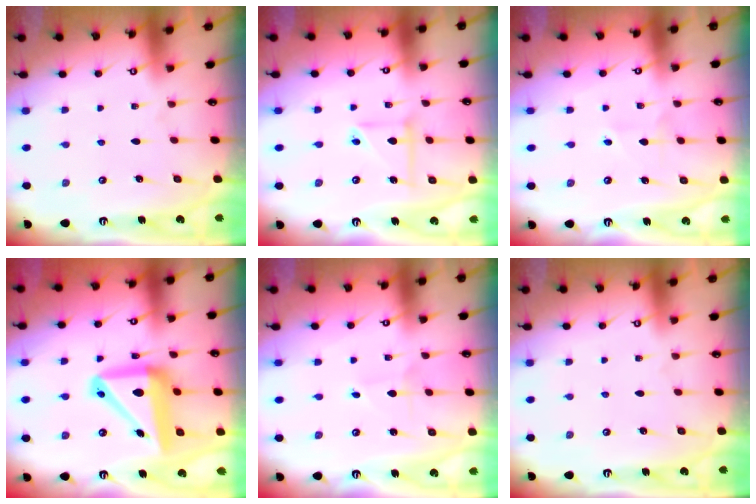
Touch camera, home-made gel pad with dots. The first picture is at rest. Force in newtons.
{"total": 5.1, "press": 5.0, "slide": 0.5}
{"total": 2.3, "press": 2.3, "slide": 0.4}
{"total": 15.5, "press": 15.4, "slide": 1.8}
{"total": 0.7, "press": 0.7, "slide": 0.0}
{"total": 0.0}